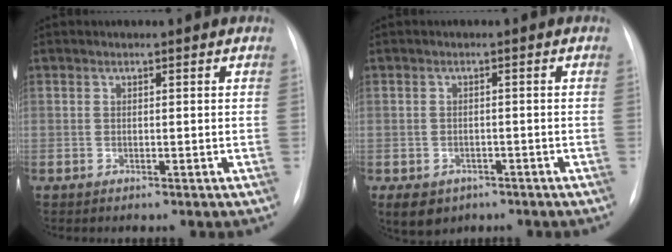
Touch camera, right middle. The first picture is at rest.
{"total": 8.7, "force": [-4.9, 6.6, 3.0], "torque": [-0.074, -0.002, -0.059]}